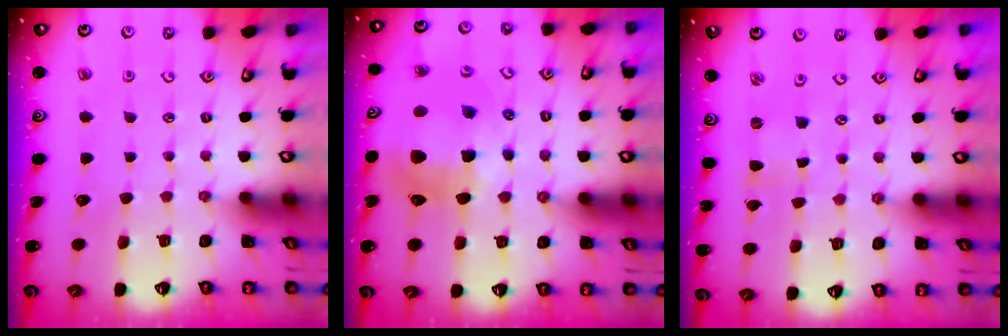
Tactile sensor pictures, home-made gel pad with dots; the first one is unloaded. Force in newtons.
{"total": 14.0, "press": 13.8, "slide": 2.2}
{"total": 0.0}